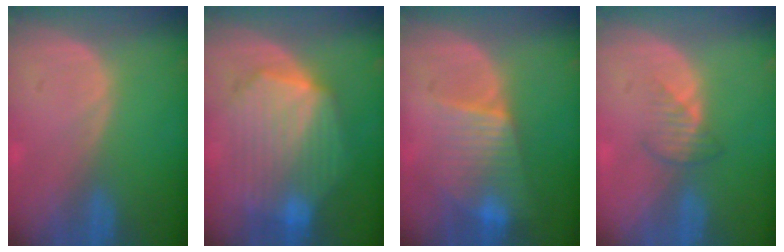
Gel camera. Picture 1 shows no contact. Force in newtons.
{"total": 10.7, "press": 10.6, "slide": 0.8}
{"total": 7.1, "press": 6.8, "slide": 1.9}
{"total": 2.7, "press": 2.6, "slide": 0.6}